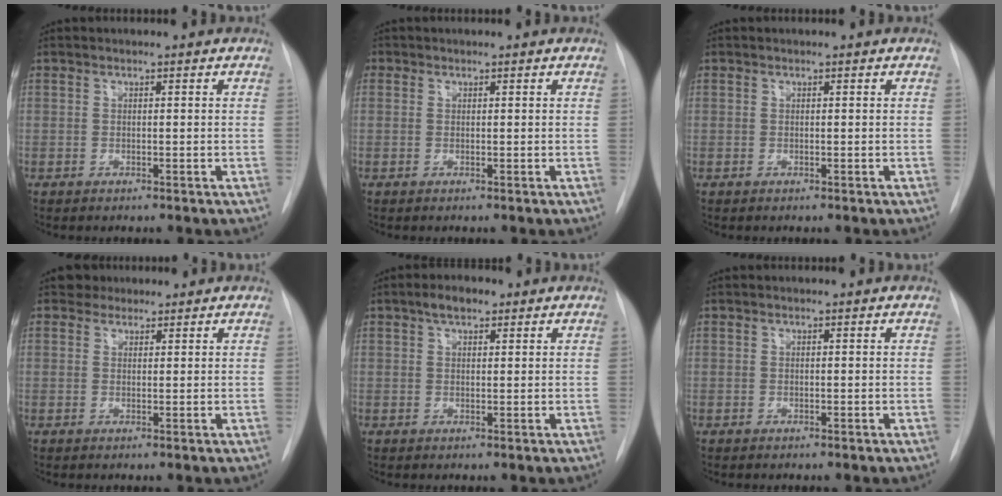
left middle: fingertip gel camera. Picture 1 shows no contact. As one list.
[{"total": 0.7, "force": [0.3, 0.7, 0.1], "torque": [0.005, 0.002, 0.003]}, {"total": 0.0}, {"total": 2.1, "force": [1.8, 1.2, -0.2], "torque": [0.004, 0.010, 0.025]}, {"total": 3.0, "force": [2.0, 1.4, 1.8], "torque": [-0.036, 0.009, 0.033]}, {"total": 0.0}]